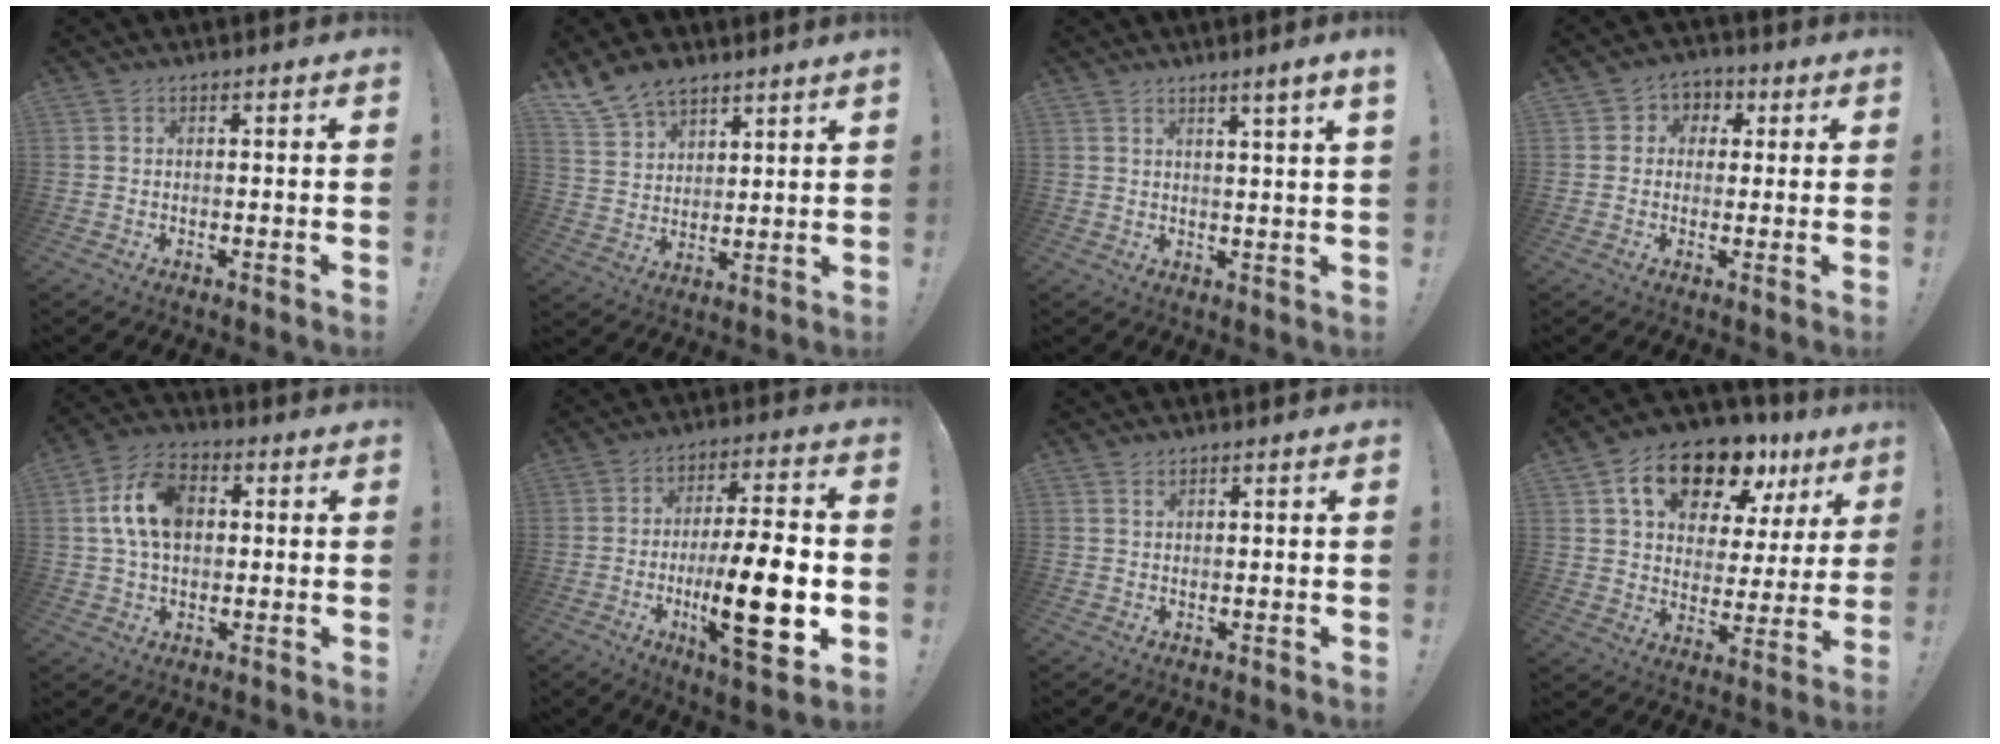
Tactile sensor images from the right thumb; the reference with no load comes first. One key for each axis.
{"total": 9.4, "fx": 8.0, "fy": 4.1, "fz": 2.8, "tx": -0.059, "ty": -0.054, "tz": 0.159}
{"total": 3.8, "fx": 2.4, "fy": -0.9, "fz": 2.9, "tx": -0.037, "ty": -0.017, "tz": 0.034}
{"total": 4.7, "fx": -0.6, "fy": 4.4, "fz": 1.3, "tx": -0.005, "ty": 0.010, "tz": -0.012}
{"total": 12.9, "fx": 2.1, "fy": 8.7, "fz": 9.4, "tx": -0.182, "ty": 0.015, "tz": 0.042}
{"total": 20.2, "fx": -4.2, "fy": 5.0, "fz": 19.1, "tx": -0.303, "ty": 0.001, "tz": -0.064}
{"total": 0.7, "fx": 0.6, "fy": 0.2, "fz": 0.3, "tx": -0.003, "ty": -0.002, "tz": 0.011}
{"total": 18.2, "fx": 11.7, "fy": 9.3, "fz": 10.3, "tx": -0.161, "ty": -0.073, "tz": 0.203}